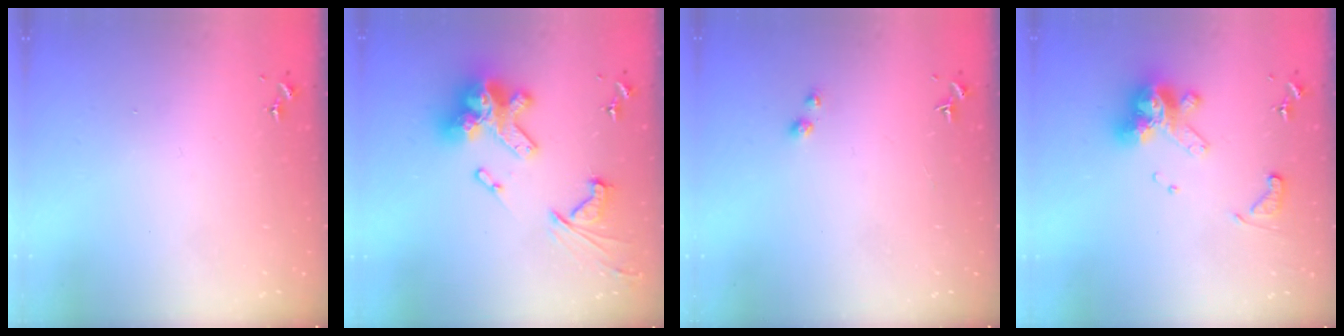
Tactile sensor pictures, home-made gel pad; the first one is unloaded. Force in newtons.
{"total": 23.3, "press": 23.1, "slide": 2.3}
{"total": 2.9, "press": 2.8, "slide": 0.4}
{"total": 14.2, "press": 14.0, "slide": 1.8}